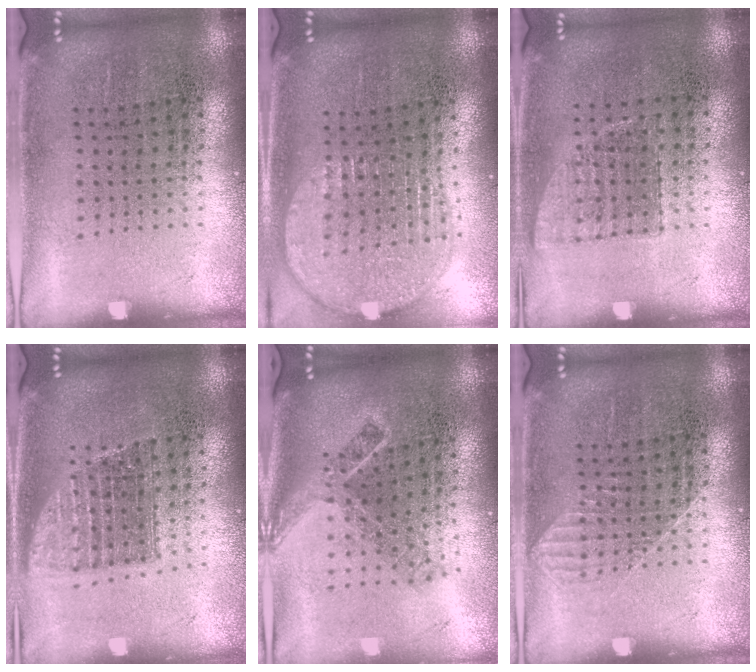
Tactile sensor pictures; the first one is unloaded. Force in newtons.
{"total": 1.9, "press": 1.6, "slide": 1.1}
{"total": 0.7, "press": 0.7, "slide": 0.1}
{"total": 1.3, "press": 1.1, "slide": 0.7}
{"total": 1.9, "press": 1.4, "slide": 1.4}
{"total": 0.8, "press": 0.8, "slide": 0.2}